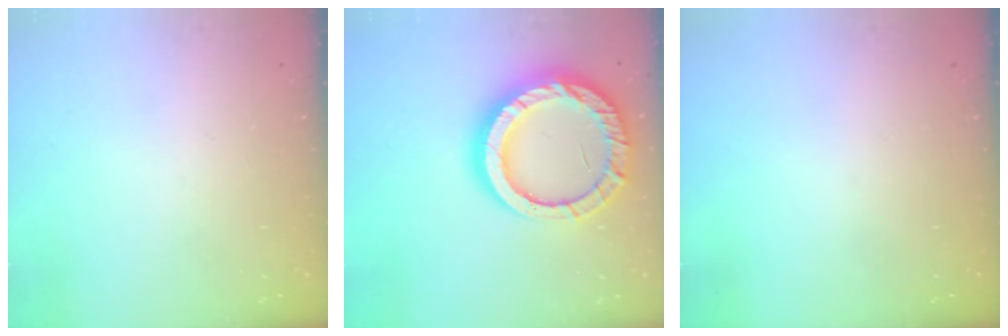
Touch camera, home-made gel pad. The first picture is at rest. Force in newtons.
{"total": 21.0, "press": 20.9, "slide": 2.1}
{"total": 0.0}